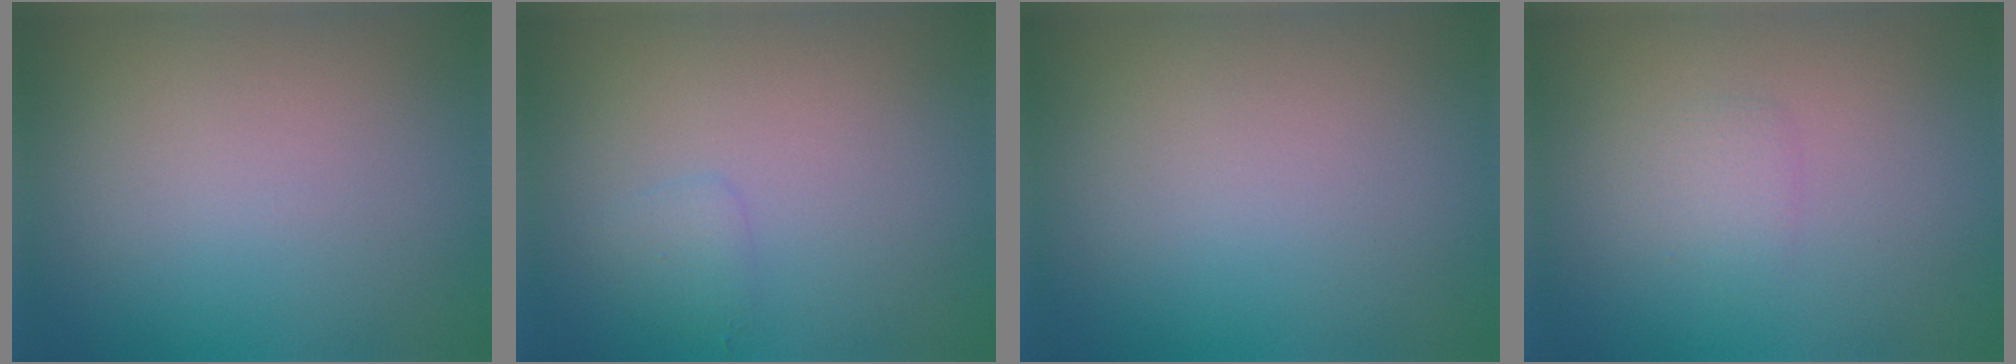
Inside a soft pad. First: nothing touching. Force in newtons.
{"total": 1.1, "press": 1.1, "slide": 0.1}
{"total": 0.0}
{"total": 1.2, "press": 1.2, "slide": 0.1}